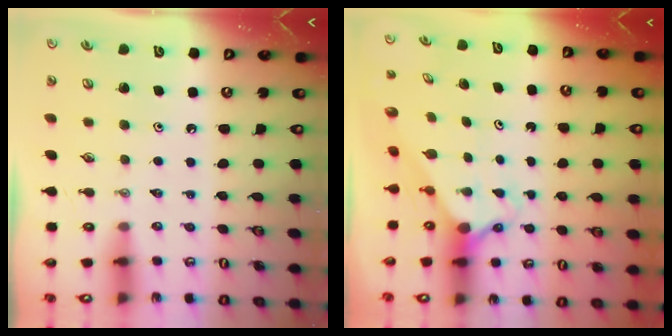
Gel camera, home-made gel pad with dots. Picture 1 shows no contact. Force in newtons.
{"total": 2.1, "press": 2.1, "slide": 0.2}